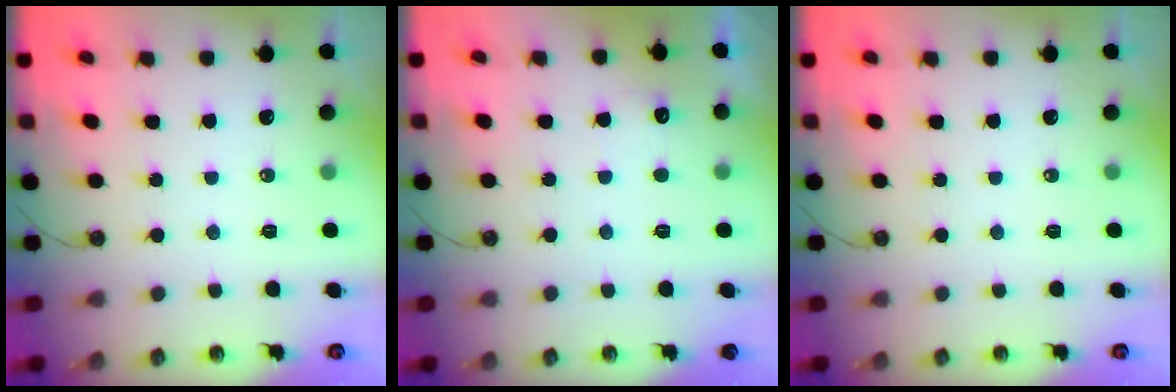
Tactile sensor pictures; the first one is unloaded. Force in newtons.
{"total": 5.5, "press": 5.3, "slide": 1.4}
{"total": 0.0}